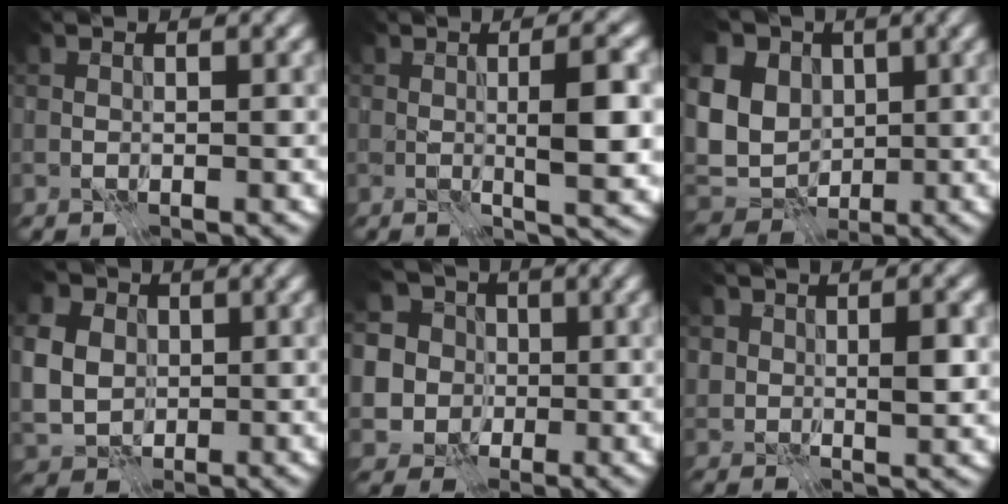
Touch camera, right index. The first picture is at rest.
{"total": 5.1, "force": [0.0, 0.5, 5.1], "torque": [-0.075, 0.003, 0.000]}
{"total": 12.0, "force": [2.0, 9.7, 6.9], "torque": [-0.148, 0.017, 0.016]}
{"total": 8.9, "force": [1.5, 7.4, 4.8], "torque": [-0.096, 0.023, 0.006]}
{"total": 8.4, "force": [0.9, 7.9, 2.8], "torque": [-0.081, 0.029, -0.017]}
{"total": 3.2, "force": [0.4, 1.9, 2.5], "torque": [-0.042, -0.009, 0.008]}